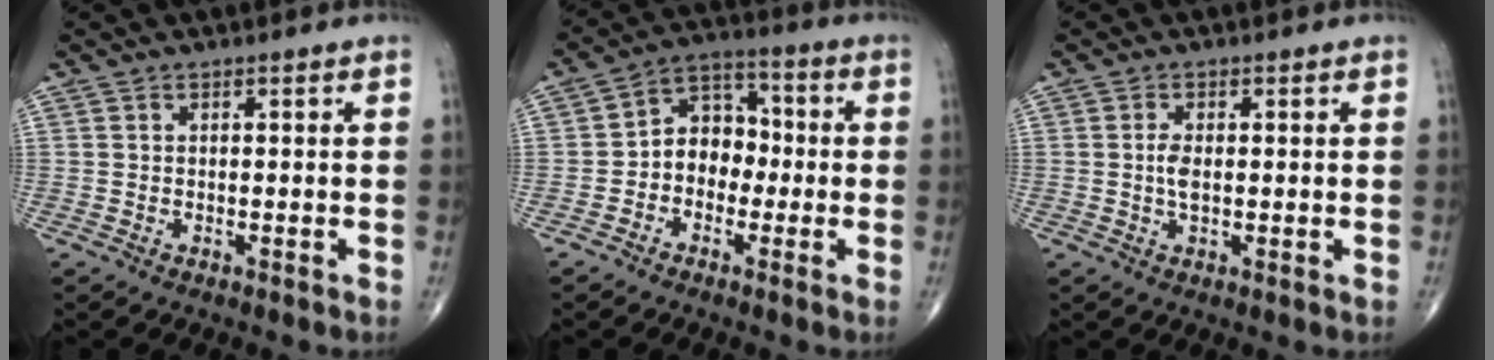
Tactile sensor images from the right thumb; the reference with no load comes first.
{"total": 8.5, "force": [-1.4, 6.7, 5.1], "torque": [-0.042, 0.039, -0.041]}
{"total": 2.7, "force": [0.1, 1.2, 2.4], "torque": [-0.048, -0.003, -0.001]}